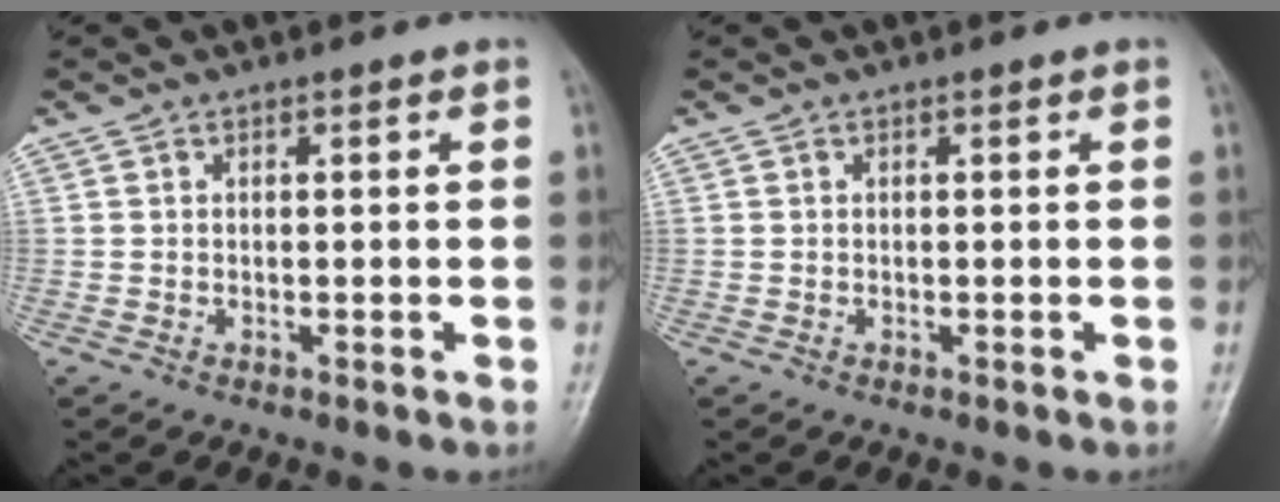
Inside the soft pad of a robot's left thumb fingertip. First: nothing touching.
{"total": 0.0}